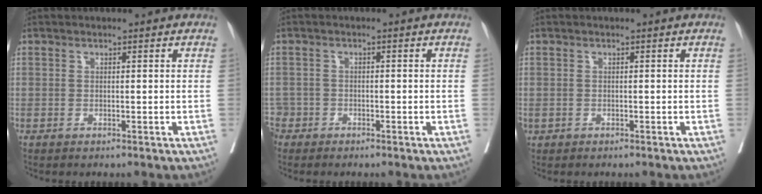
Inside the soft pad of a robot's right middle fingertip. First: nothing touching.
{"total": 3.0, "force": [-2.2, 2.0, -0.1], "torque": [0.000, 0.005, -0.047]}
{"total": 0.0}